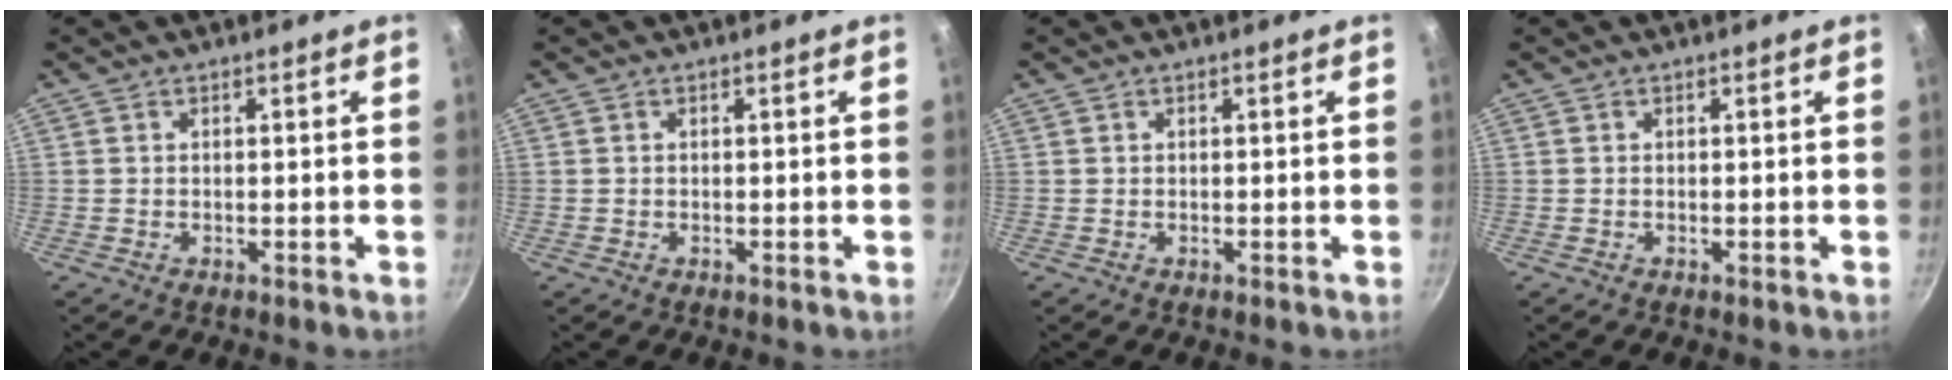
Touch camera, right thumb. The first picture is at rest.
{"total": 0.0}
{"total": 0.0}
{"total": 0.0}